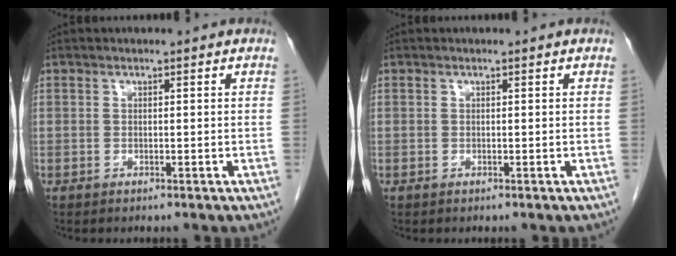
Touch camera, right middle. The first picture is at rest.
{"total": 0.0}